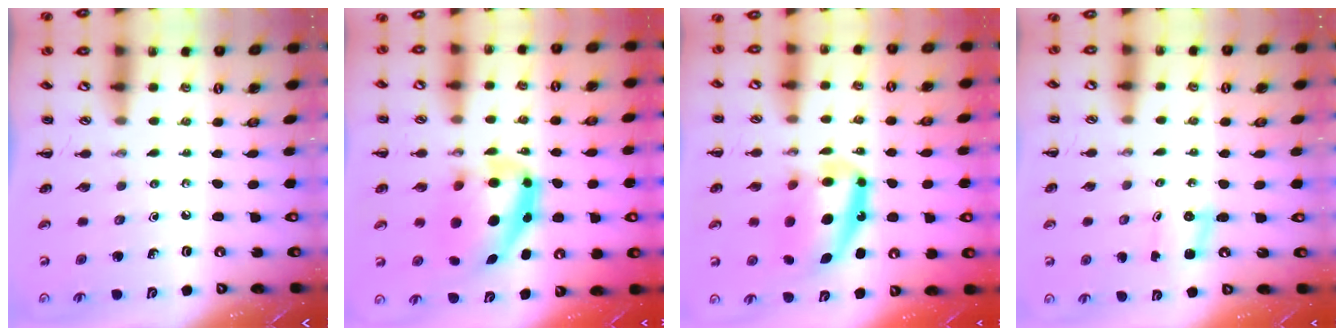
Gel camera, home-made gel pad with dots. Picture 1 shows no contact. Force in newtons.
{"total": 12.5, "press": 12.1, "slide": 2.9}
{"total": 14.6, "press": 14.1, "slide": 3.8}
{"total": 2.4, "press": 2.4, "slide": 0.6}